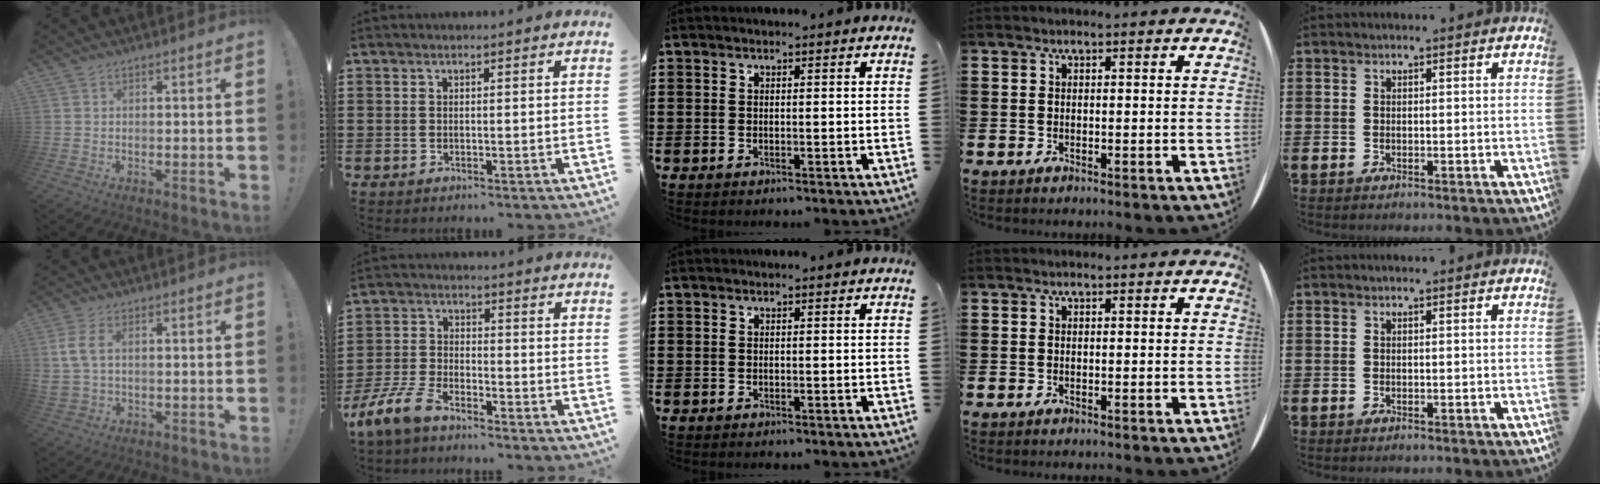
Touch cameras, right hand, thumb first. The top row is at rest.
{"thumb": {"total": 6.6, "force": [1.3, 3.6, 5.4], "torque": [-0.109, -0.006, 0.025]}, "index": {"total": 6.2, "force": [-5.1, 1.4, 3.4], "torque": [-0.102, -0.013, -0.105]}}